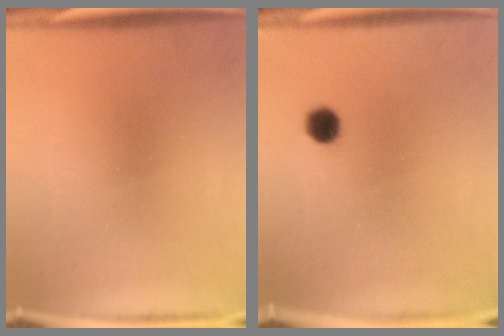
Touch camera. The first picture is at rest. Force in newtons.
{"total": 3.1}